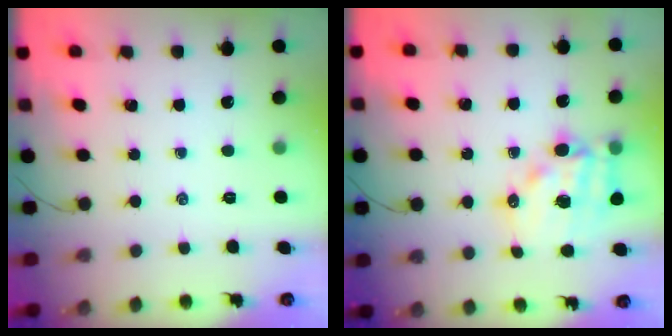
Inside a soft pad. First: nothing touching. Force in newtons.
{"total": 14.4, "press": 14.0, "slide": 3.2}